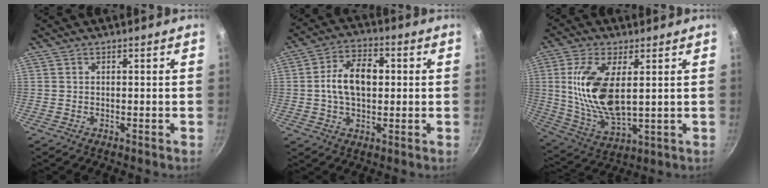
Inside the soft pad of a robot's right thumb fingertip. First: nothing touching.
{"total": 10.7, "force": [0.7, 6.6, 8.5], "torque": [-0.140, 0.017, 0.011]}
{"total": 15.3, "force": [2.5, 6.9, 13.4], "torque": [-0.271, -0.019, 0.061]}